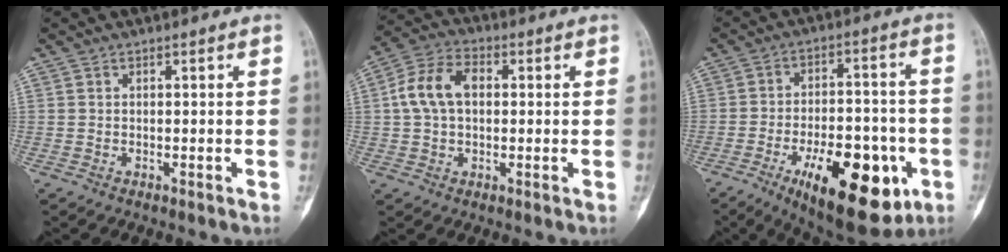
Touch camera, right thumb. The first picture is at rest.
{"total": 9.4, "force": [1.0, 6.3, 6.9], "torque": [-0.131, 0.027, 0.014]}
{"total": 21.8, "force": [-9.0, 9.6, 17.3], "torque": [-0.222, 0.030, -0.122]}